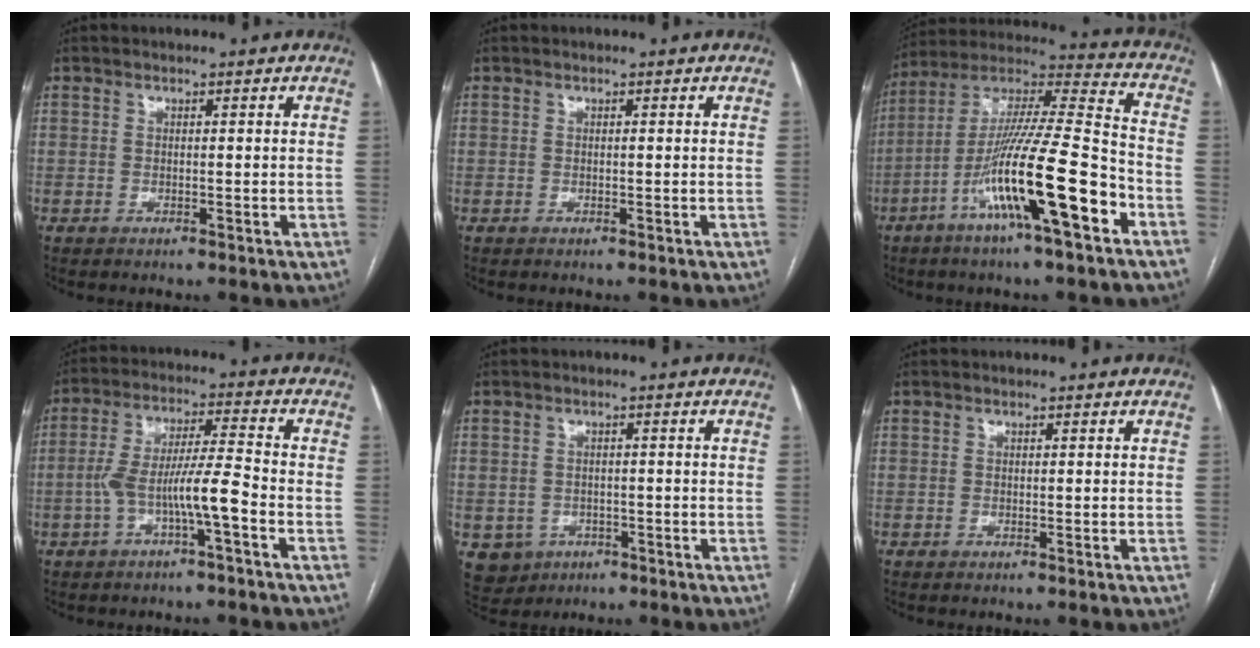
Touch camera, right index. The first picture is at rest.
{"total": 0.0}
{"total": 19.5, "force": [-8.2, 1.0, 17.6], "torque": [-0.329, -0.011, -0.147]}
{"total": 8.2, "force": [-3.1, 0.2, 7.6], "torque": [-0.148, 0.025, -0.054]}
{"total": 5.7, "force": [-2.2, 5.1, 1.0], "torque": [-0.015, 0.006, -0.023]}
{"total": 0.0}